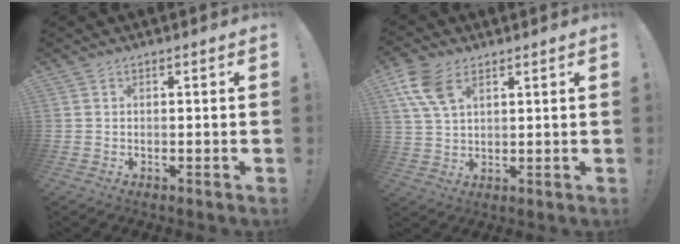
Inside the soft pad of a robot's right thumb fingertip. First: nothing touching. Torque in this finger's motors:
{"motor_torque": [0.45, 0.56, 0.55, 0.34, -0.02]}